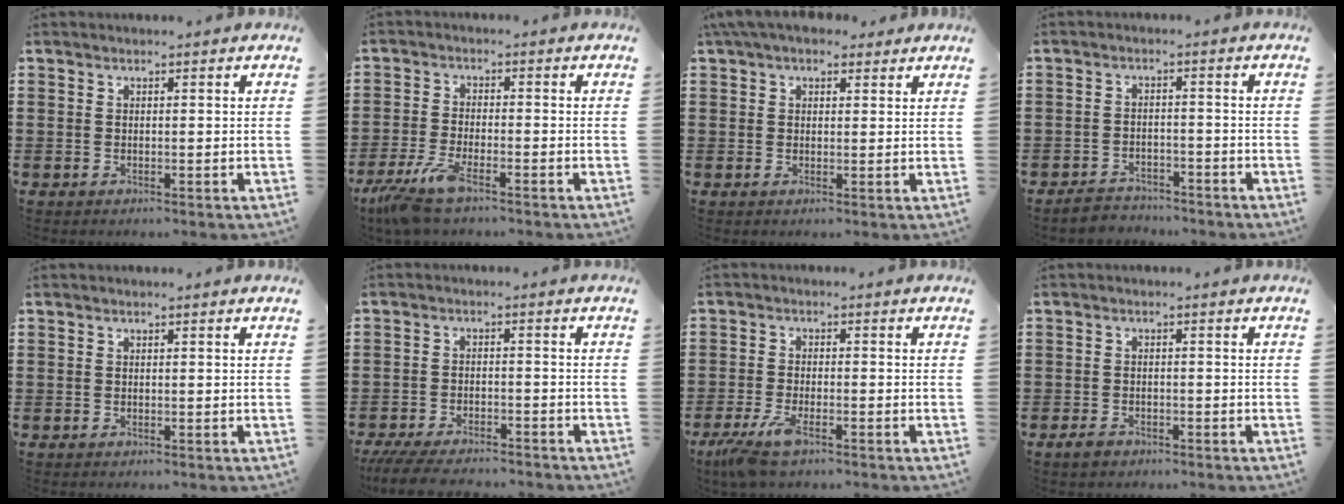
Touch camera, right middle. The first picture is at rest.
{"total": 6.0, "force": [-4.5, 0.9, 3.9], "torque": [-0.098, -0.017, -0.087]}
{"total": 3.5, "force": [2.9, 1.2, 1.5], "torque": [-0.038, 0.001, 0.055]}
{"total": 2.8, "force": [-2.7, 0.7, 0.0], "torque": [-0.007, 0.002, -0.058]}
{"total": 0.0}
{"total": 4.6, "force": [-4.3, 0.6, 1.4], "torque": [-0.035, -0.004, -0.088]}
{"total": 4.8, "force": [-3.3, 1.0, 3.4], "torque": [-0.081, -0.013, -0.067]}
{"total": 1.8, "force": [-1.3, 0.9, 0.8], "torque": [-0.024, -0.001, -0.030]}